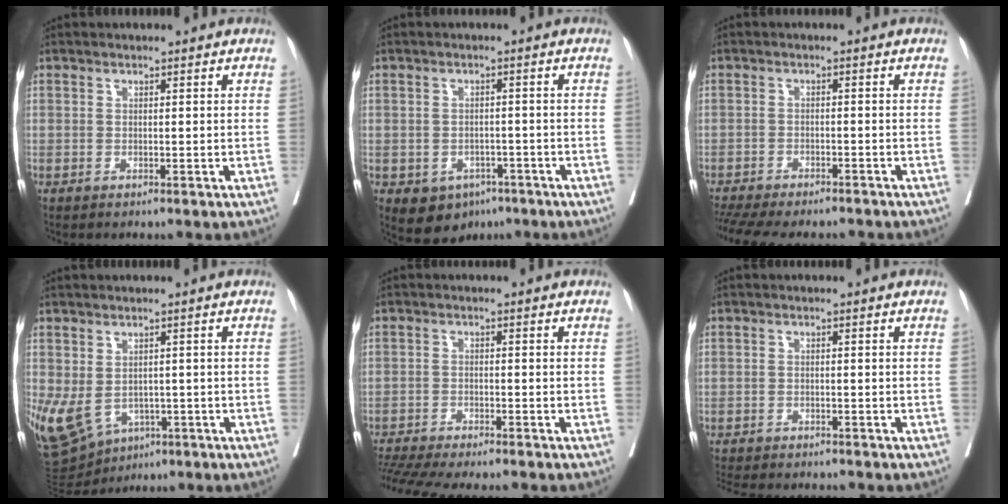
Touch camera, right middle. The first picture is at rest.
{"total": 5.9, "force": [-3.3, 4.3, 2.3], "torque": [-0.033, 0.001, -0.037]}
{"total": 15.0, "force": [-13.2, 3.3, 6.4], "torque": [-0.149, -0.019, -0.179]}
{"total": 13.3, "force": [-5.0, 9.6, 7.8], "torque": [-0.189, -0.007, -0.063]}
{"total": 13.4, "force": [-11.9, 0.8, 6.1], "torque": [-0.103, -0.016, -0.178]}
{"total": 10.1, "force": [-9.2, 1.8, 3.9], "torque": [-0.066, -0.014, -0.124]}